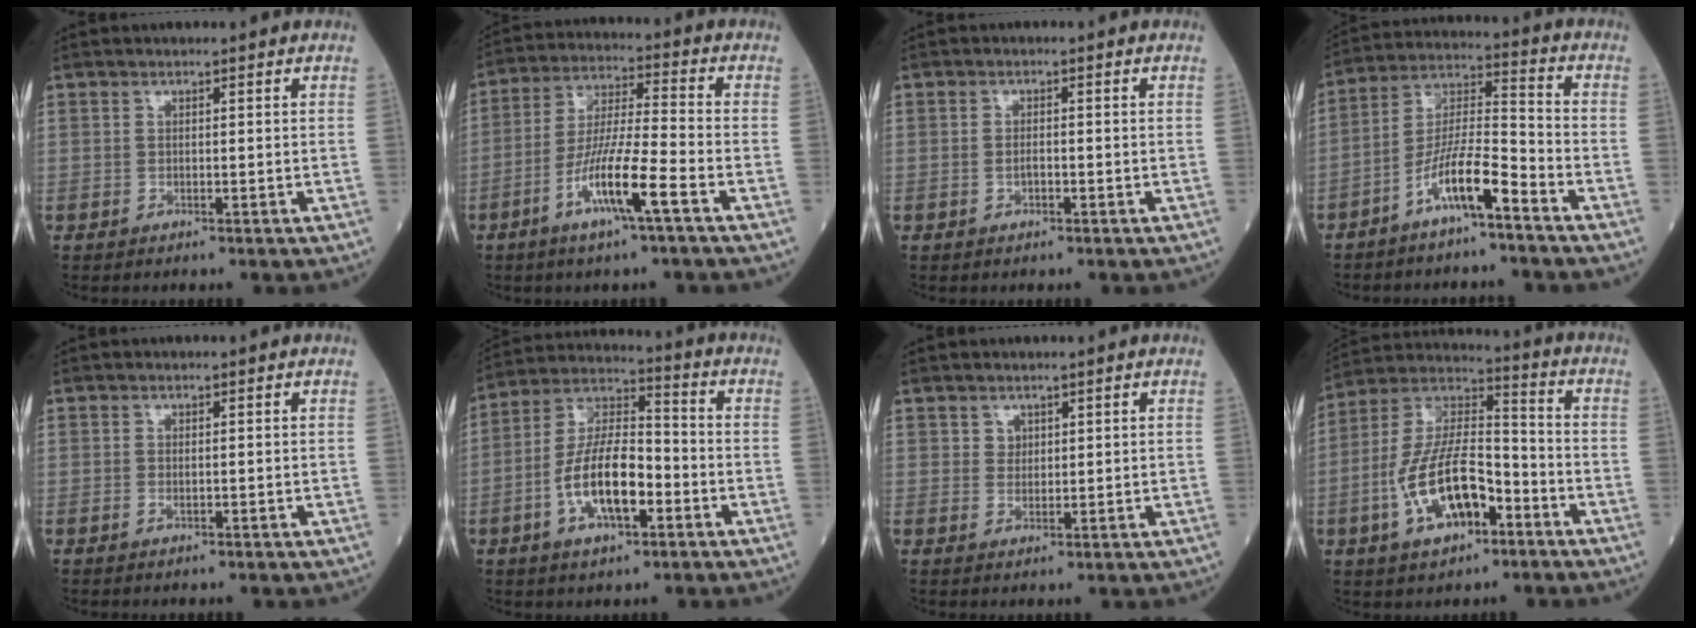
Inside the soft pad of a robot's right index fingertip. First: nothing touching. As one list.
[{"total": 10.9, "force": [-5.0, 0.3, 9.7], "torque": [-0.186, -0.005, -0.099]}, {"total": 1.5, "force": [-0.5, 0.7, 1.2], "torque": [-0.022, 0.003, -0.009]}, {"total": 9.6, "force": [-5.8, 1.1, 7.5], "torque": [-0.150, 0.008, -0.114]}, {"total": 0.7, "force": [-0.1, 0.3, 0.6], "torque": [-0.016, -0.002, -0.002]}, {"total": 12.9, "force": [-3.9, 4.7, 11.4], "torque": [-0.228, 0.012, -0.074]}, {"total": 1.6, "force": [1.0, 1.2, 0.2], "torque": [0.004, -0.002, 0.016]}, {"total": 14.7, "force": [-5.5, 6.4, 12.0], "torque": [-0.244, 0.018, -0.098]}]